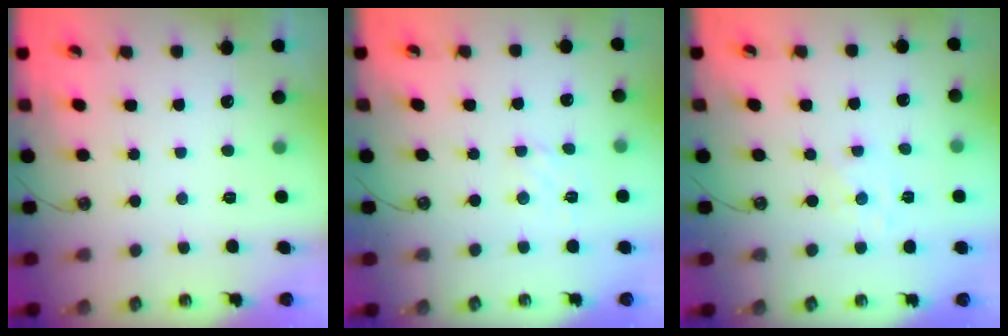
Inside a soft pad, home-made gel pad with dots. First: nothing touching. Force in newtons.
{"total": 1.4, "press": 1.2, "slide": 0.7}
{"total": 1.7, "press": 1.6, "slide": 0.2}